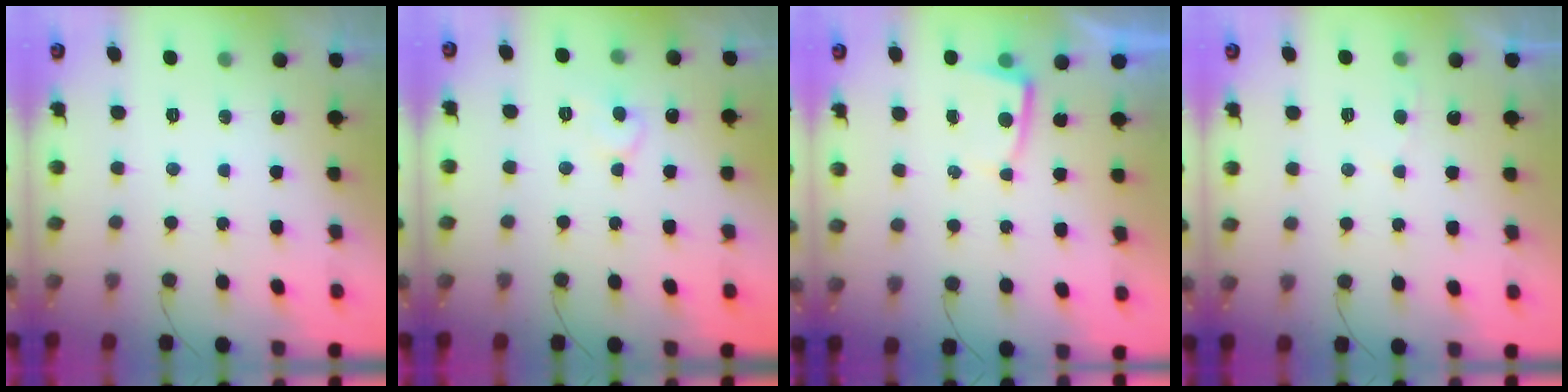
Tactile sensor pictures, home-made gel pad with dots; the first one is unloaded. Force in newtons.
{"total": 6.5, "press": 6.5, "slide": 0.5}
{"total": 2.2, "press": 2.2, "slide": 0.4}
{"total": 2.5, "press": 2.5, "slide": 0.2}